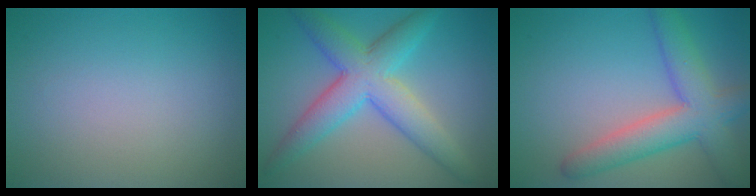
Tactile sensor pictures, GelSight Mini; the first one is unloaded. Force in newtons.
{"total": 6.8, "press": 6.8, "slide": 0.2}
{"total": 6.3, "press": 6.3, "slide": 0.3}